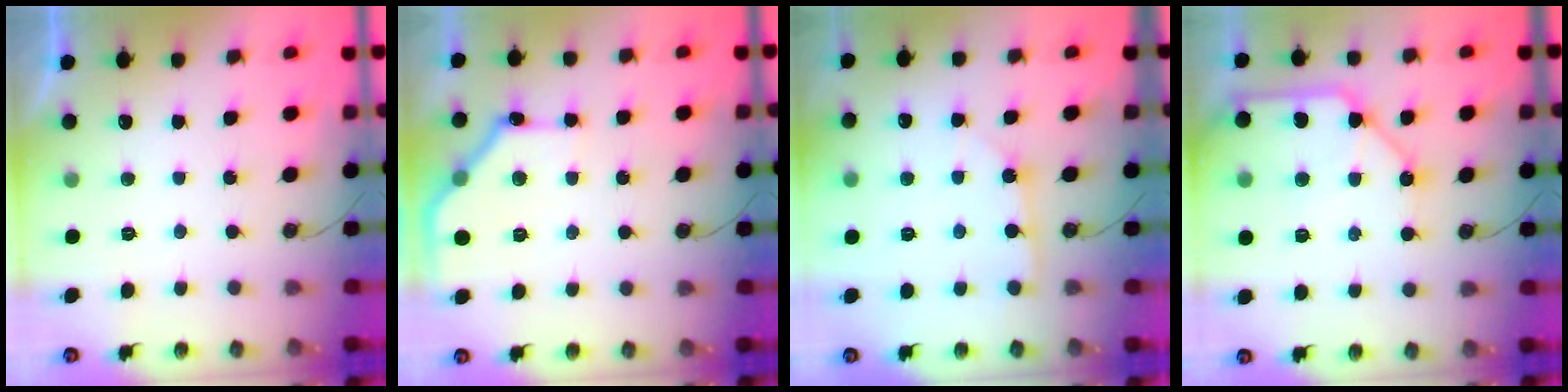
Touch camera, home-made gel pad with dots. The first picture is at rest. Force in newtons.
{"total": 13.3, "press": 13.3, "slide": 0.2}
{"total": 2.5, "press": 2.5, "slide": 0.2}
{"total": 13.3, "press": 13.2, "slide": 2.0}